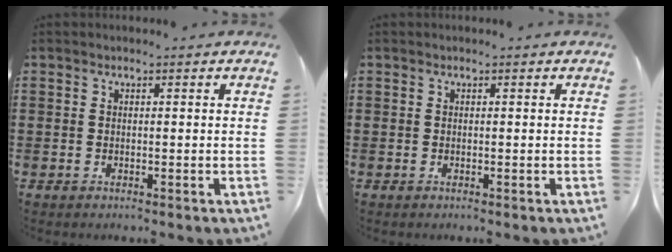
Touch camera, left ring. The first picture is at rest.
{"total": 0.0}